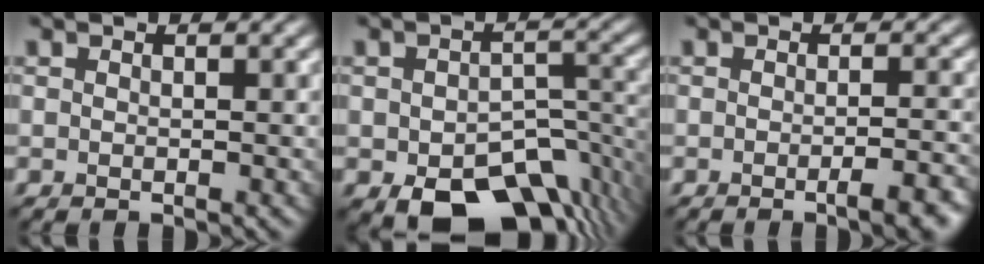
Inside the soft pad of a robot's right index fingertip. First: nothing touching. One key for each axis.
{"total": 10.8, "fx": -5.5, "fy": 6.2, "fz": 6.9, "tx": -0.098, "ty": -0.037, "tz": -0.065}
{"total": 4.2, "fx": -2.0, "fy": 1.2, "fz": 3.5, "tx": -0.032, "ty": 0.003, "tz": -0.025}